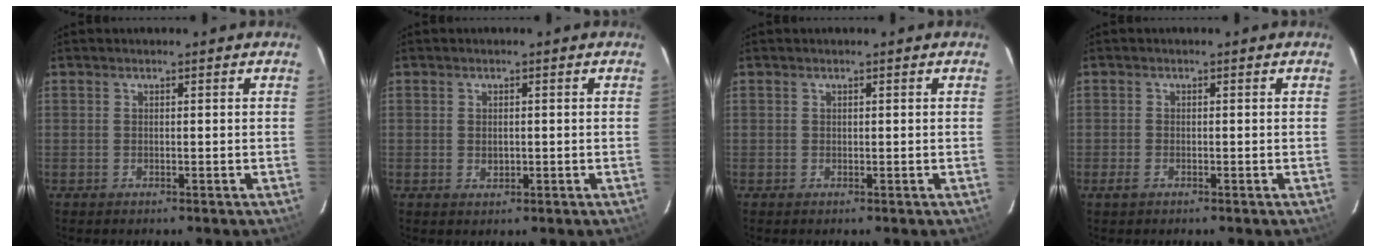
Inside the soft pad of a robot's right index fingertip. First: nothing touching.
{"total": 1.6, "force": [-0.1, 1.2, 1.1], "torque": [-0.017, 0.001, -0.001]}
{"total": 0.0}
{"total": 1.6, "force": [-1.0, 0.8, 1.0], "torque": [-0.022, -0.002, -0.020]}